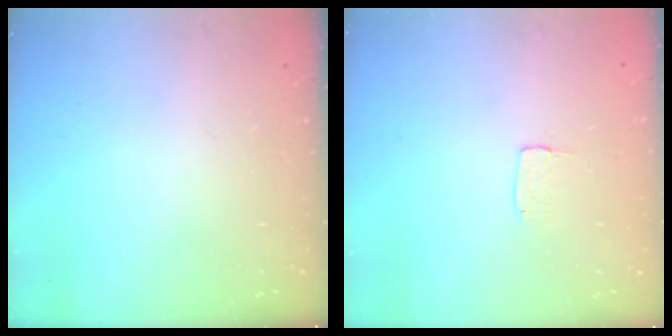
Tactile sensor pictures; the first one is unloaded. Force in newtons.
{"total": 2.9, "press": 2.9, "slide": 0.2}